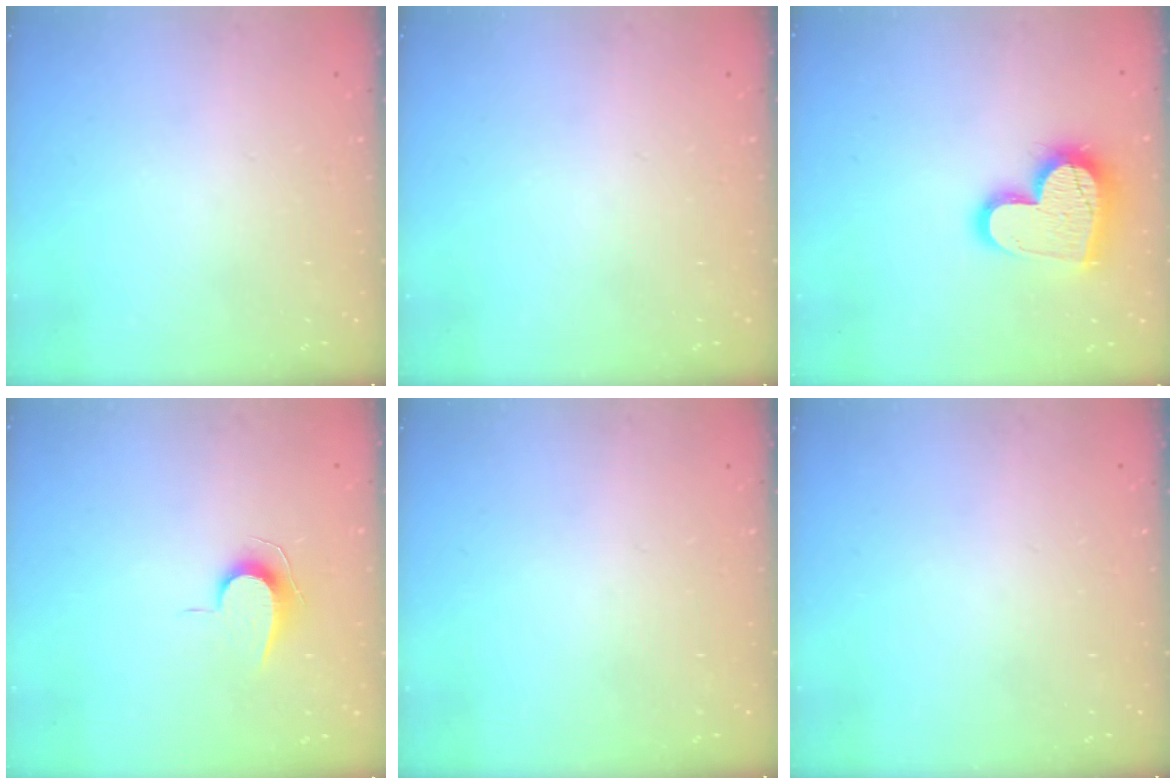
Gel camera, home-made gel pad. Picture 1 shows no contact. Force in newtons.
{"total": 0.0}
{"total": 16.6, "press": 16.5, "slide": 1.6}
{"total": 7.0, "press": 7.0, "slide": 0.7}
{"total": 0.0}
{"total": 0.0}